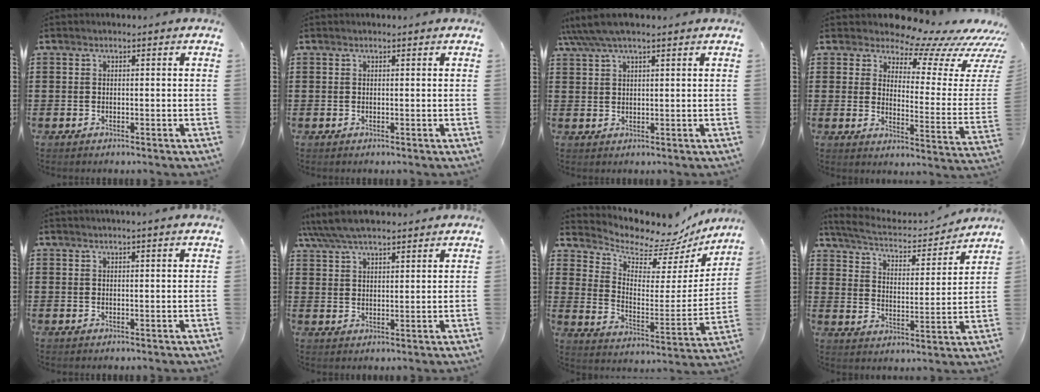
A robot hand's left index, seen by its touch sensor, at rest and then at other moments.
{"total": 0.0}
{"total": 3.9, "force": [3.0, 0.7, 2.4], "torque": [-0.054, 0.003, 0.055]}
{"total": 9.3, "force": [8.2, 2.2, 3.7], "torque": [-0.073, -0.071, 0.135]}
{"total": 1.0, "force": [0.8, -0.2, 0.4], "torque": [-0.007, -0.003, 0.016]}
{"total": 5.6, "force": [5.0, 1.3, 2.2], "torque": [-0.059, -0.009, 0.092]}
{"total": 6.7, "force": [6.2, 2.0, 1.5], "torque": [-0.051, -0.059, 0.101]}
{"total": 5.0, "force": [4.6, 0.9, 1.7], "torque": [-0.060, -0.031, 0.073]}